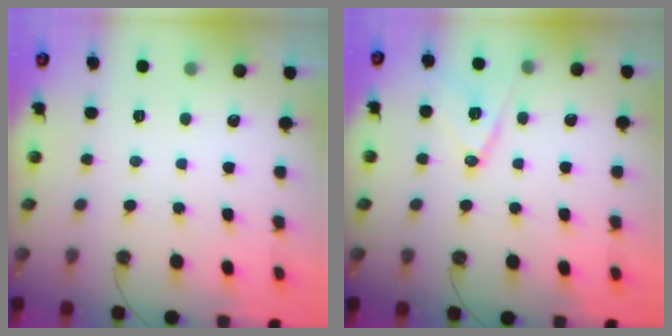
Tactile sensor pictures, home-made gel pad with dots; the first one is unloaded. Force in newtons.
{"total": 12.4, "press": 12.0, "slide": 3.3}